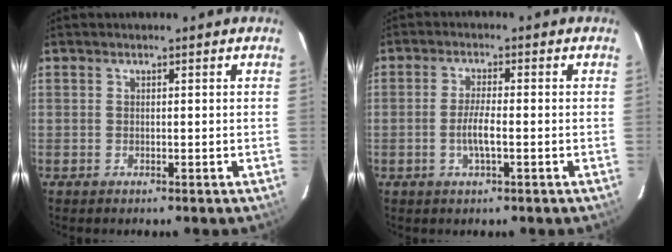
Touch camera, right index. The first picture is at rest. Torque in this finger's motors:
{"motor_torque": [0.77, -0.29, 0.36, 0.09]}